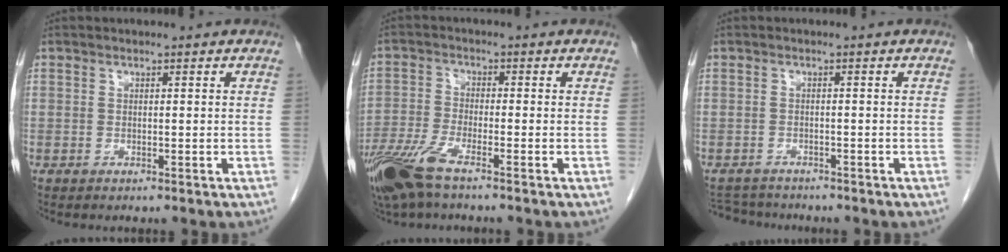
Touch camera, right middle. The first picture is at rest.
{"total": 8.3, "force": [-5.7, 1.4, 5.8], "torque": [-0.126, -0.017, -0.115]}
{"total": 4.9, "force": [-4.7, 1.2, 0.6], "torque": [-0.009, -0.007, -0.077]}